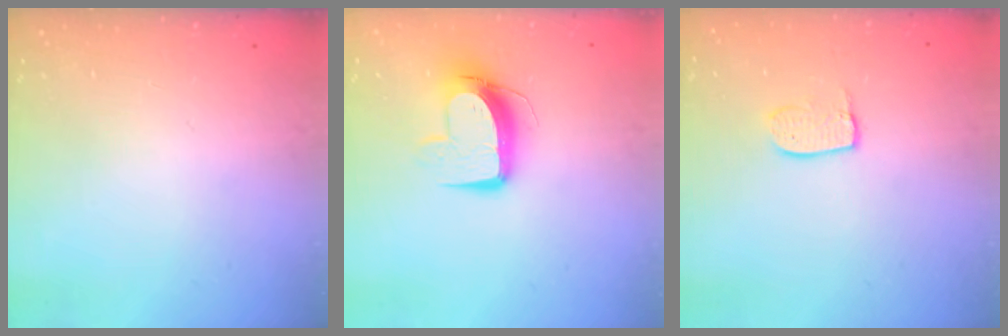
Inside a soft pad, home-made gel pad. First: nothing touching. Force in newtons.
{"total": 10.3, "press": 10.3, "slide": 0.8}
{"total": 5.5, "press": 5.5, "slide": 0.4}